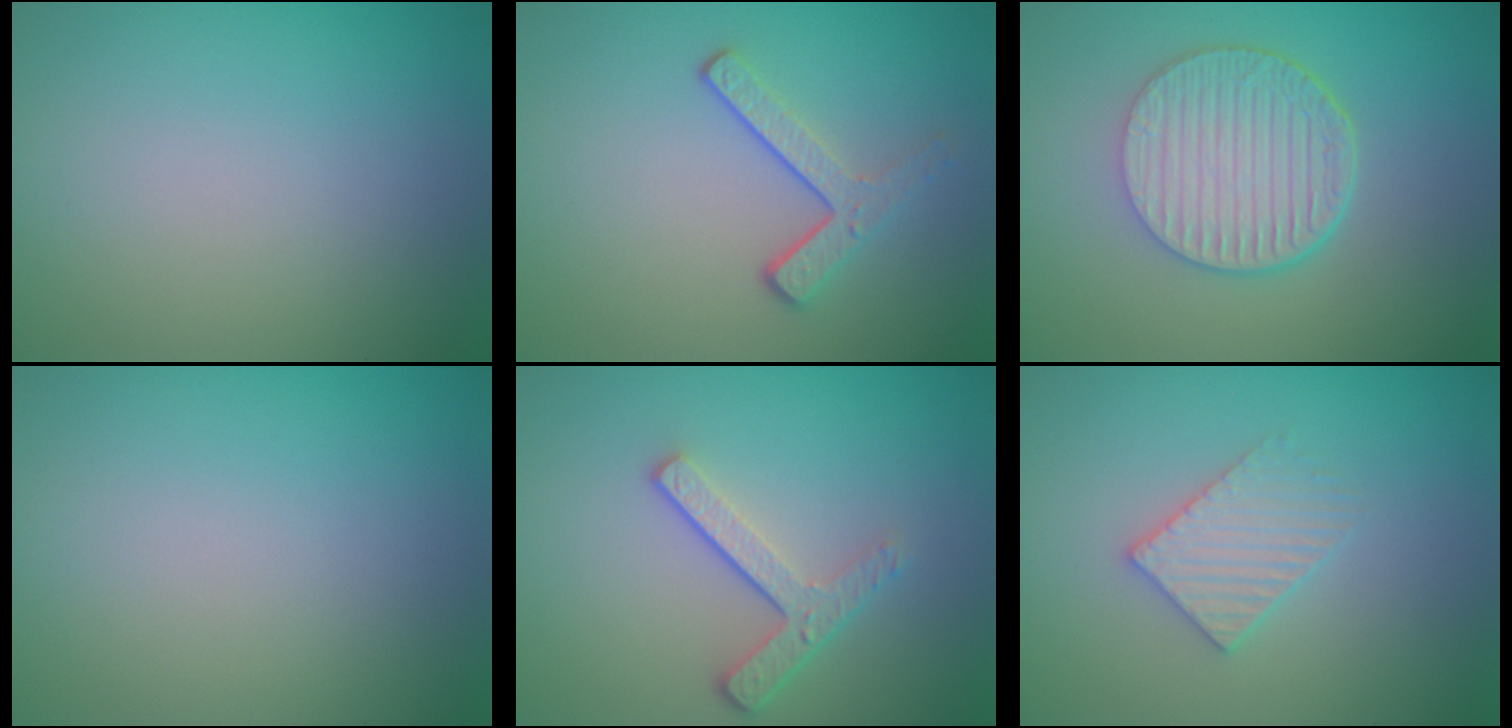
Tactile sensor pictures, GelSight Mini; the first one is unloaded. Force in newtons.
{"total": 3.0, "press": 2.2, "slide": 2.0}
{"total": 6.5, "press": 4.8, "slide": 4.4}
{"total": 0.0}
{"total": 3.6, "press": 2.7, "slide": 2.5}
{"total": 2.7, "press": 2.7, "slide": 0.5}